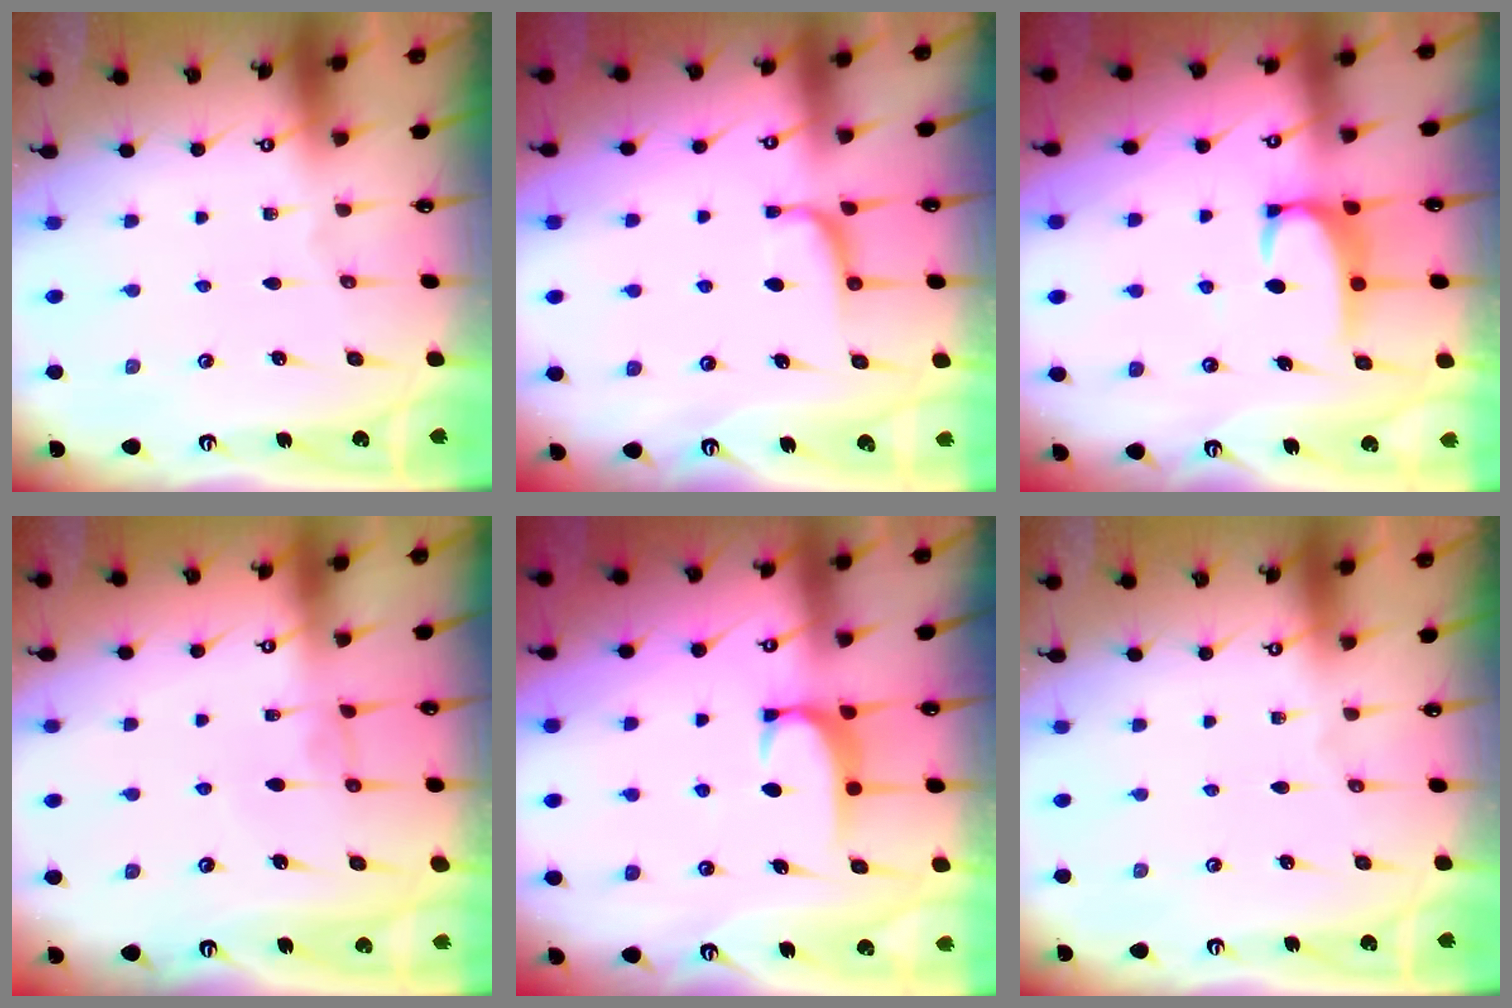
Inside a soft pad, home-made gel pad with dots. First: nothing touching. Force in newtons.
{"total": 0.5, "press": 0.0, "slide": 0.5}
{"total": 2.6, "press": 2.6, "slide": 0.5}
{"total": 1.0, "press": 0.7, "slide": 0.7}
{"total": 1.6, "press": 1.6, "slide": 0.5}
{"total": 0.0}